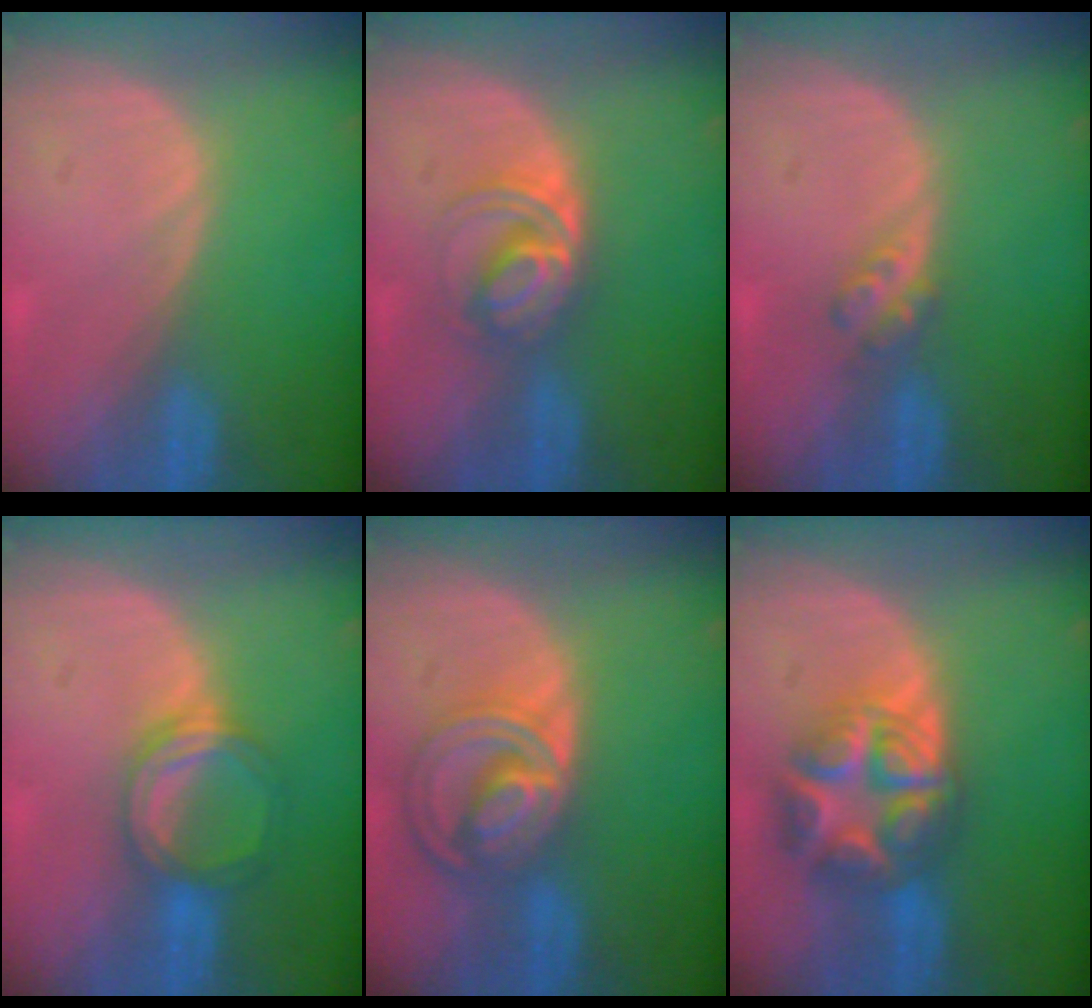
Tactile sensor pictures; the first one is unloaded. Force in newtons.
{"total": 5.4, "press": 5.3, "slide": 1.1}
{"total": 2.7, "press": 2.3, "slide": 1.3}
{"total": 5.1, "press": 5.1, "slide": 0.3}
{"total": 8.5, "press": 7.3, "slide": 4.4}
{"total": 8.9, "press": 8.9, "slide": 0.5}